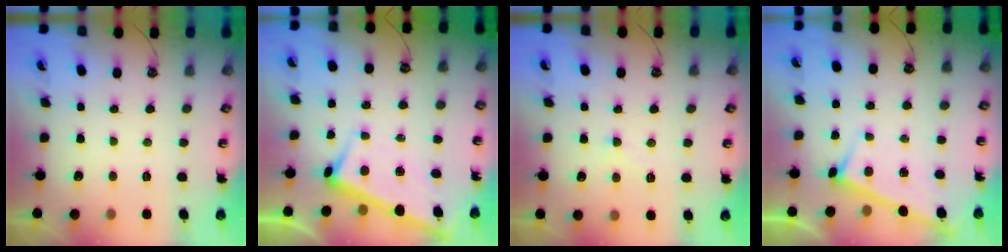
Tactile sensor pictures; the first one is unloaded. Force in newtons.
{"total": 4.6, "press": 4.6, "slide": 0.1}
{"total": 2.3, "press": 2.2, "slide": 0.6}
{"total": 3.4, "press": 3.4, "slide": 0.3}